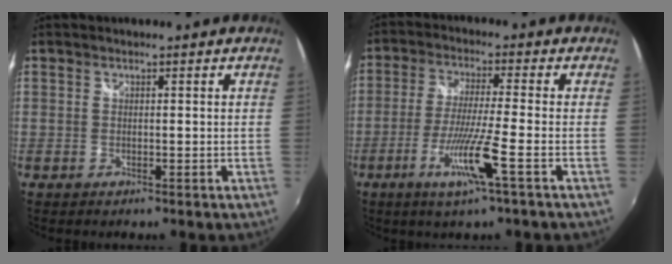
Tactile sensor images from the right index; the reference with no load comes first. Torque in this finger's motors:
{"motor_torque": [1.14, 1.00, 0.55, 0.14]}